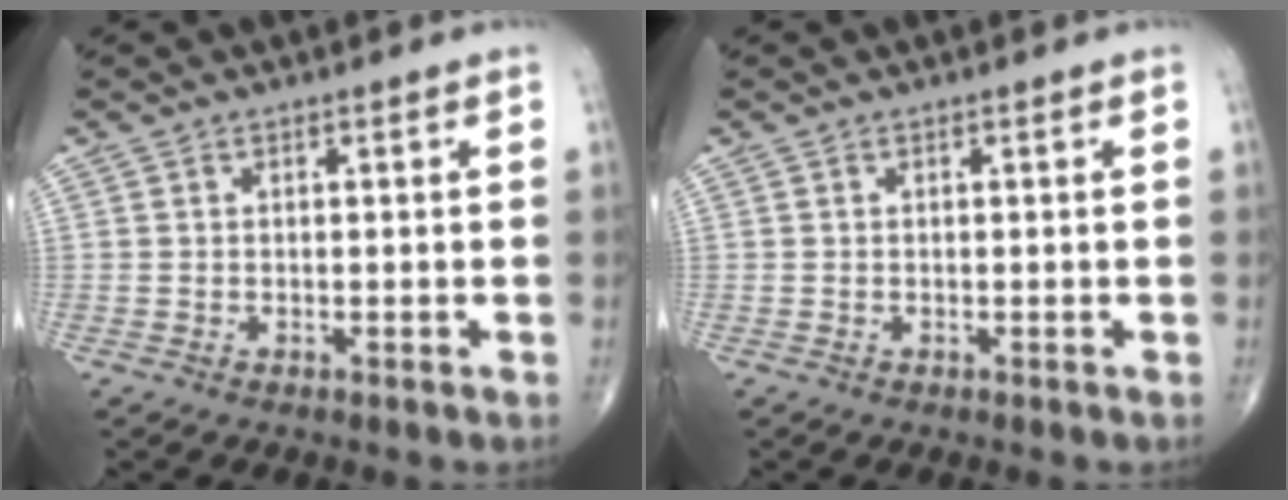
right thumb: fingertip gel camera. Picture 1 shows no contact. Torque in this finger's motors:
{"motor_torque": [0.00, 0.00, 0.00, 0.00, 0.00]}